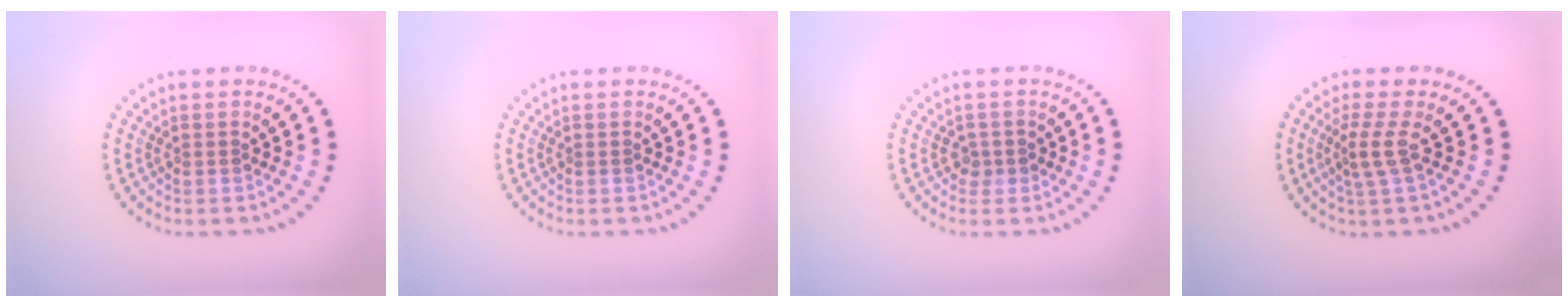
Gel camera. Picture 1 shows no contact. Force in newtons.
{"total": 0.0}
{"total": 1.3, "press": 1.0, "slide": 0.7}
{"total": 2.3, "press": 1.5, "slide": 1.7}